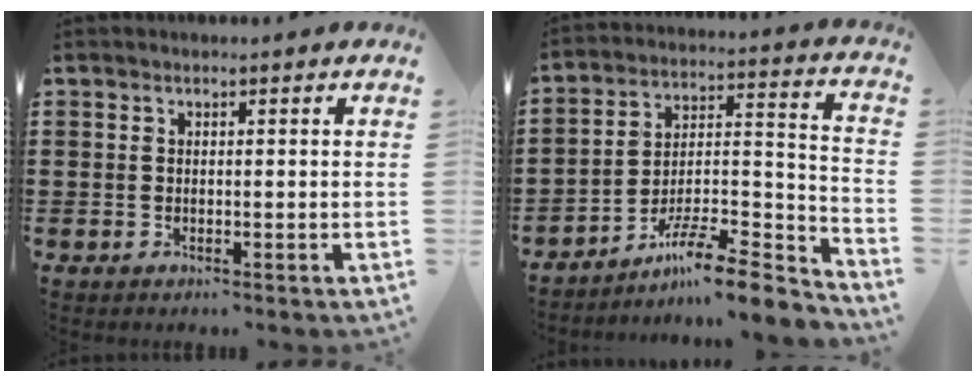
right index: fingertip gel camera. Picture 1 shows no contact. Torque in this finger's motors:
{"motor_torque": [-0.29, 0.56, -0.94, -0.21]}